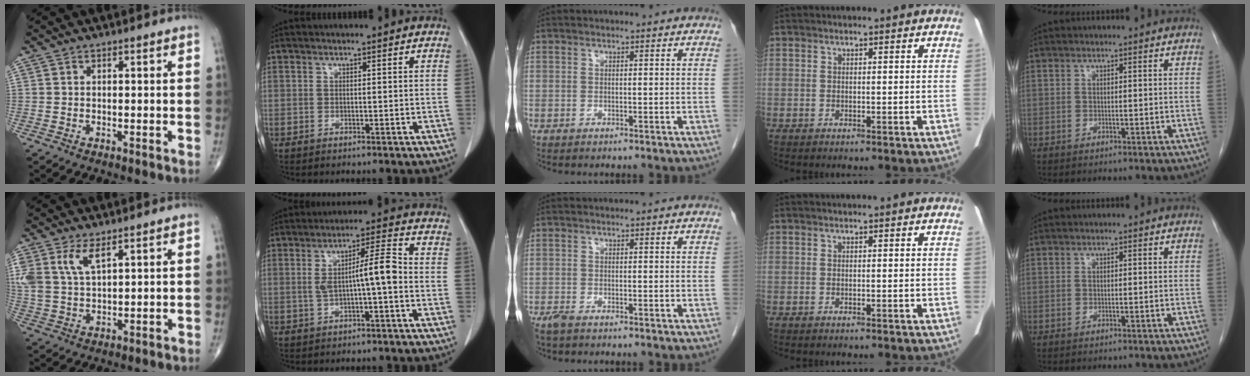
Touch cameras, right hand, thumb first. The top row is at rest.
{"thumb": {"total": 6.9, "force": [3.6, 3.0, 5.1], "torque": [-0.110, -0.008, 0.080]}, "index": {"total": 6.5, "force": [-0.4, 0.5, 6.5], "torque": [-0.111, 0.017, -0.005]}, "middle": {"total": 1.8, "force": [-1.4, 0.5, 1.0], "torque": [-0.026, -0.005, -0.026]}}